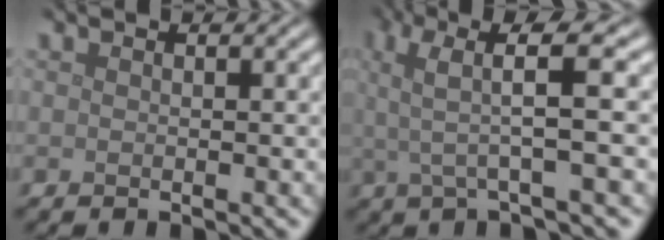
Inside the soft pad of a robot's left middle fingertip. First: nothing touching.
{"total": 5.9, "force": [1.4, 1.0, 5.7], "torque": [-0.108, 0.011, 0.021]}